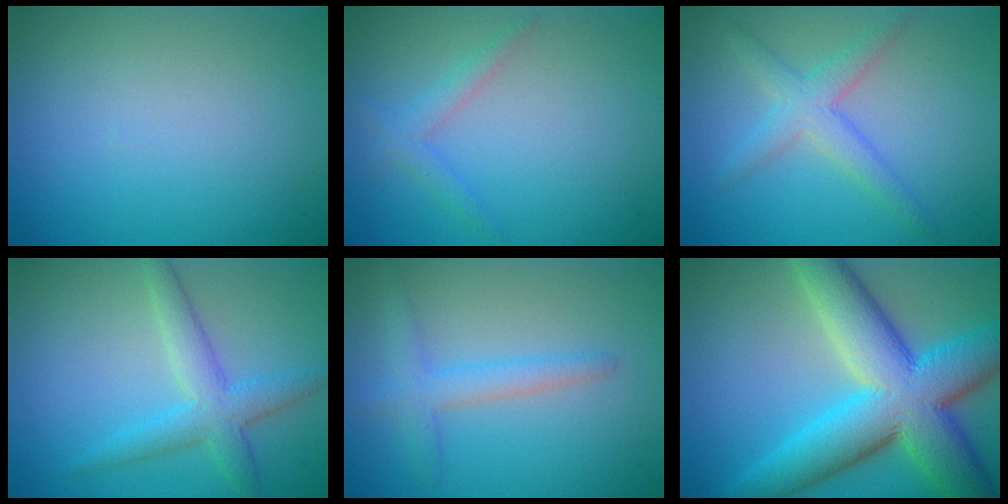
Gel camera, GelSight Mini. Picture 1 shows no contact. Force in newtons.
{"total": 1.8, "press": 1.8, "slide": 0.1}
{"total": 3.2, "press": 3.2, "slide": 0.1}
{"total": 3.8, "press": 3.8, "slide": 0.2}
{"total": 2.7, "press": 2.6, "slide": 0.1}
{"total": 12.7, "press": 12.7, "slide": 0.6}